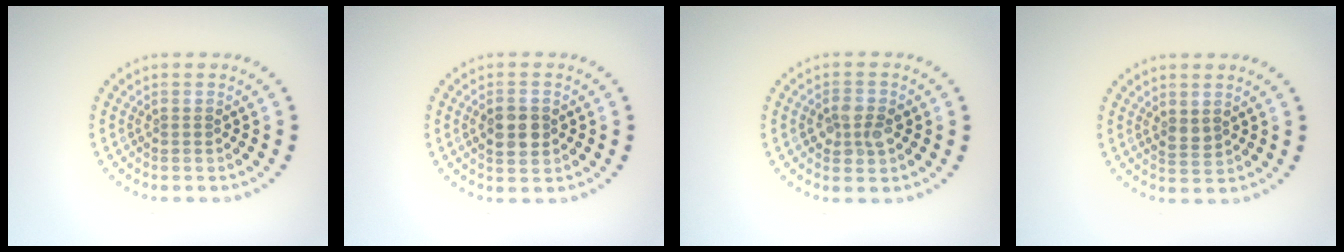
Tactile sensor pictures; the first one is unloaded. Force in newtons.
{"total": 3.2, "press": 3.2, "slide": 0.0}
{"total": 2.5, "press": 2.5, "slide": 0.5}
{"total": 1.1, "press": 1.1, "slide": 0.4}